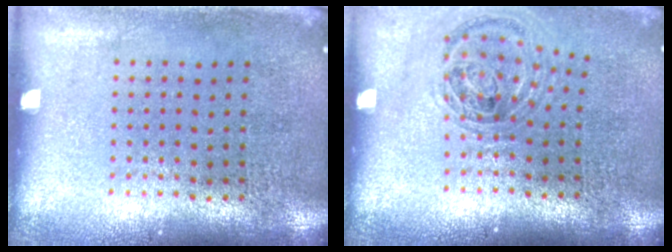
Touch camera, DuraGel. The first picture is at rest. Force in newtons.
{"total": 1.1, "press": 1.0, "slide": 0.3}